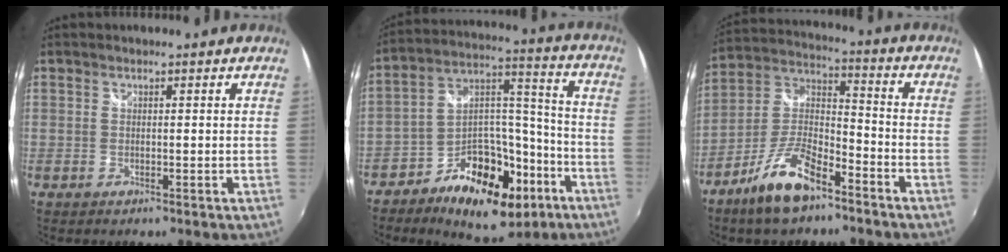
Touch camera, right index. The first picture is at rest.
{"total": 18.7, "force": [-10.4, 10.3, 11.6], "torque": [-0.193, 0.041, -0.155]}
{"total": 13.2, "force": [-8.6, 4.7, 8.8], "torque": [-0.191, 0.003, -0.160]}